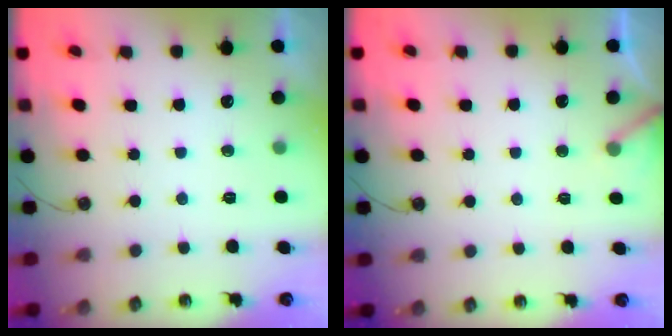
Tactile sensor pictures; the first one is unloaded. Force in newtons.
{"total": 3.6, "press": 3.5, "slide": 0.3}